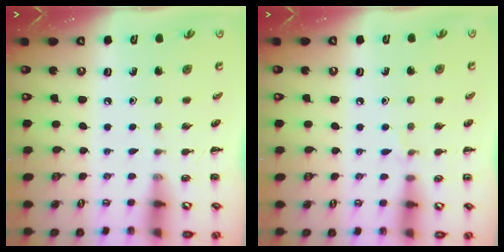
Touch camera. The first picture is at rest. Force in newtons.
{"total": 3.9, "press": 3.8, "slide": 1.1}